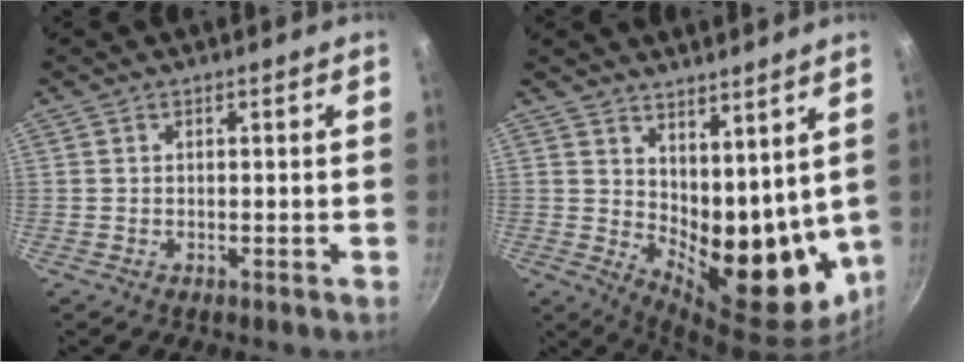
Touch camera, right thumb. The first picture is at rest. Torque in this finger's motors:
{"motor_torque": [-1.07, 1.74, 0.42, 0.06, 0.12]}